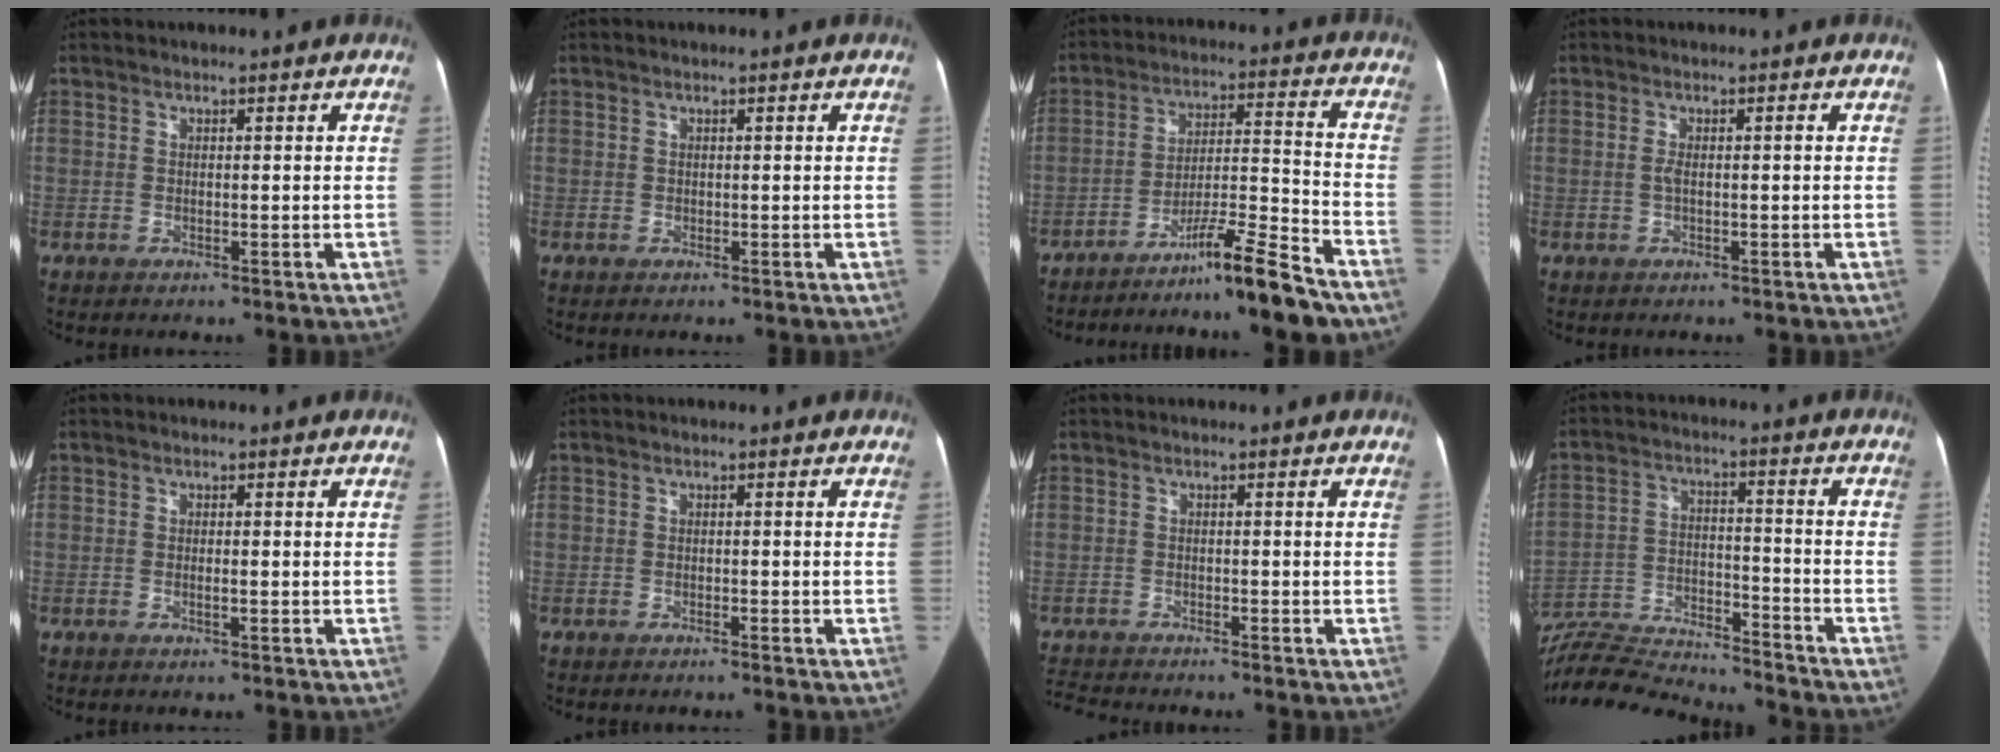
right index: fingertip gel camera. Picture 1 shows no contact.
{"total": 0.0}
{"total": 11.9, "force": [-9.5, -1.1, 7.0], "torque": [-0.101, 0.003, -0.160]}
{"total": 1.9, "force": [-0.2, 0.5, 1.8], "torque": [-0.039, 0.007, -0.001]}
{"total": 1.0, "force": [-0.3, 0.2, 0.9], "torque": [-0.018, 0.001, -0.006]}
{"total": 0.6, "force": [-0.5, 0.0, 0.2], "torque": [-0.009, 0.001, -0.010]}
{"total": 4.1, "force": [-4.0, 0.3, 0.7], "torque": [-0.014, -0.015, -0.073]}
{"total": 19.9, "force": [-18.8, 2.2, 5.9], "torque": [-0.133, -0.003, -0.300]}